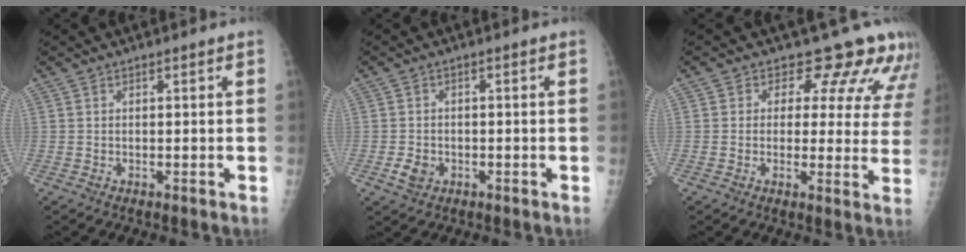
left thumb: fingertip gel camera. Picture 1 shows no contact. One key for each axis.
{"total": 3.0, "fx": -1.2, "fy": 2.3, "fz": 1.4, "tx": -0.019, "ty": 0.002, "tz": -0.016}
{"total": 11.0, "fx": 9.4, "fy": 5.1, "fz": 2.9, "tx": 0.016, "ty": -0.052, "tz": 0.084}